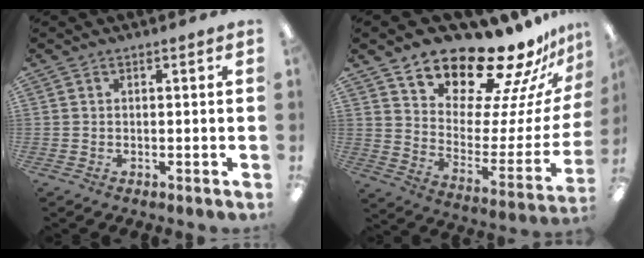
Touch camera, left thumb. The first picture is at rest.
{"total": 18.2, "force": [17.0, 4.4, 4.7], "torque": [-0.079, -0.162, 0.286]}